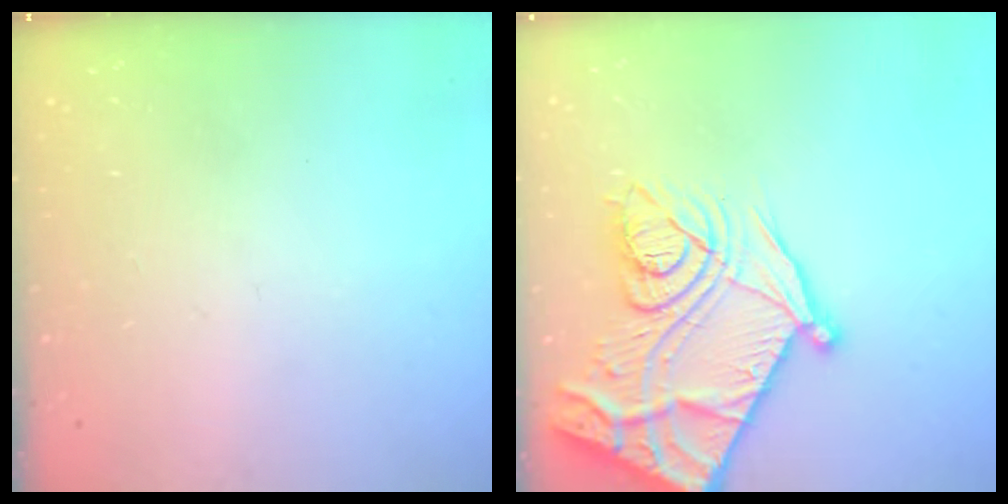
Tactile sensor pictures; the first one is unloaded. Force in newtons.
{"total": 27.1, "press": 27.1, "slide": 0.8}